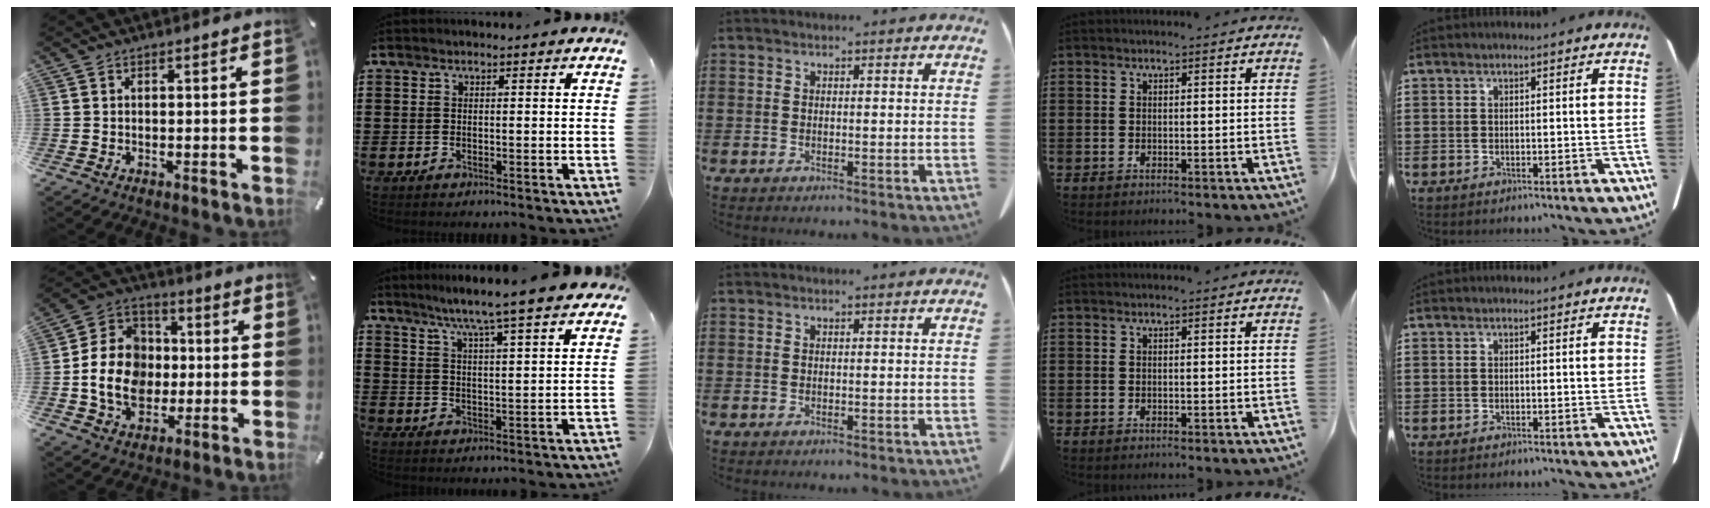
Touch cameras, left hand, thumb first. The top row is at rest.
{"thumb": {"total": 14.5, "force": [-1.7, 12.2, 7.8], "torque": [-0.179, 0.019, -0.026]}, "index": {"total": 6.0, "force": [5.3, -1.3, 2.5], "torque": [-0.071, -0.038, 0.086]}}